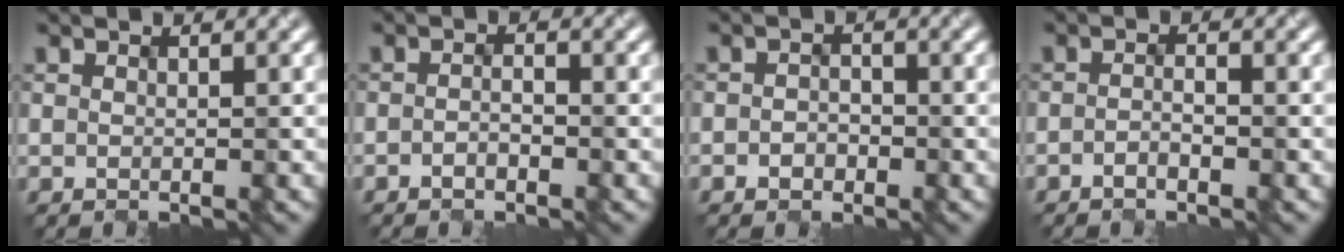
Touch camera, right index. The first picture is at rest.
{"total": 1.5, "force": [-0.9, 0.5, 1.0], "torque": [-0.019, 0.001, -0.021]}
{"total": 1.8, "force": [-0.7, 1.3, 1.0], "torque": [-0.015, 0.001, -0.017]}
{"total": 1.4, "force": [-1.0, 0.3, 0.9], "torque": [-0.018, 0.001, -0.025]}